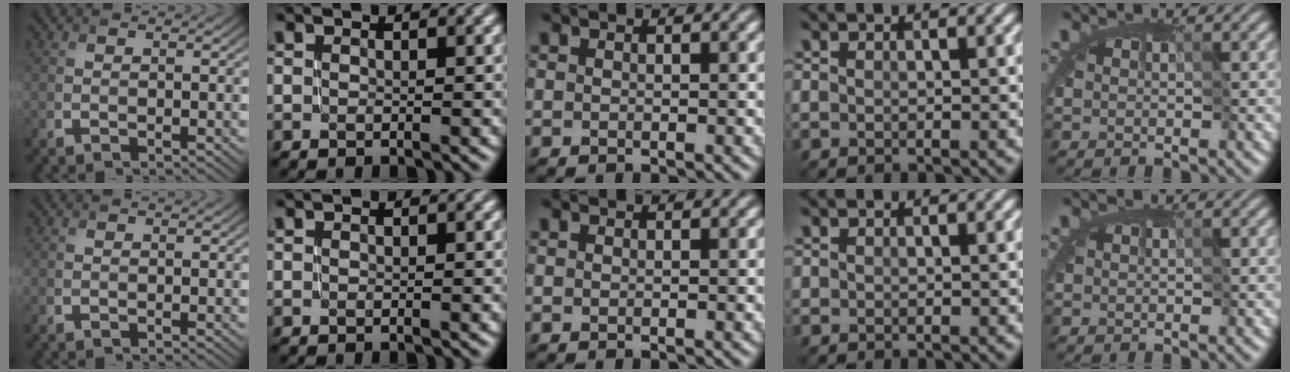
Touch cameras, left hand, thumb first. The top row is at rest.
{}